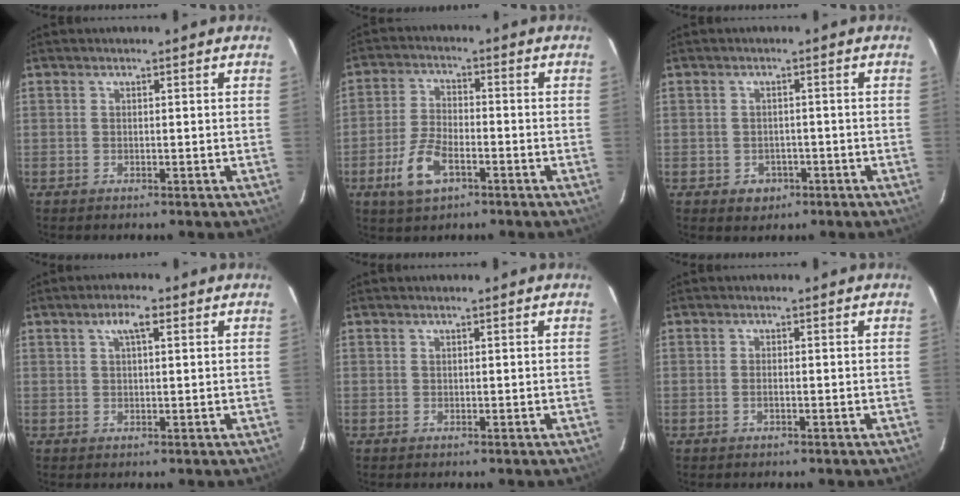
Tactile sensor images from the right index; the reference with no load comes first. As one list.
[{"total": 8.5, "force": [-4.1, 4.0, 6.3], "torque": [-0.143, -0.001, -0.073]}, {"total": 3.4, "force": [-1.4, 3.0, 0.7], "torque": [-0.019, 0.006, -0.011]}, {"total": 3.3, "force": [1.4, 1.1, 2.8], "torque": [-0.051, 0.010, 0.025]}, {"total": 0.0}, {"total": 0.9, "force": [-0.4, 0.2, 0.8], "torque": [-0.018, 0.001, -0.009]}]